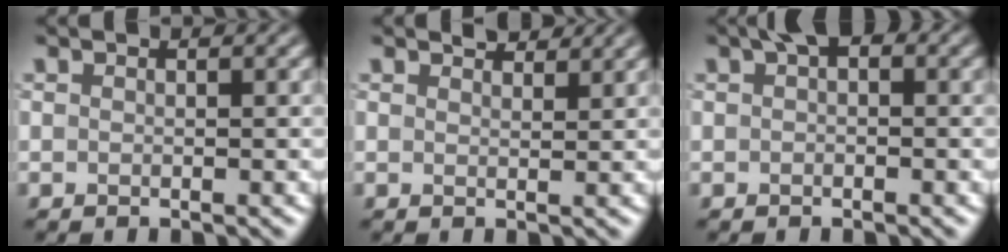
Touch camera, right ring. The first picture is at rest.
{"total": 1.9, "force": [1.7, 0.4, 0.6], "torque": [-0.009, -0.001, 0.028]}
{"total": 1.9, "force": [0.8, 1.0, 1.4], "torque": [-0.015, 0.007, 0.009]}